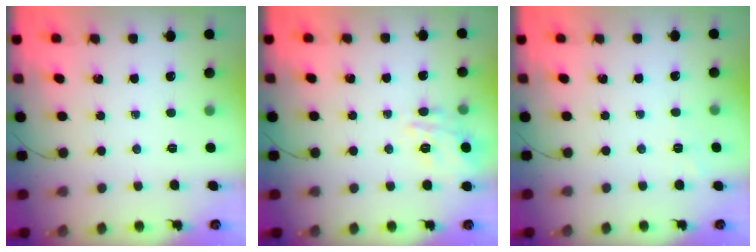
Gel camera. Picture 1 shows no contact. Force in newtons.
{"total": 13.5, "press": 13.5, "slide": 0.4}
{"total": 2.0, "press": 1.4, "slide": 1.4}